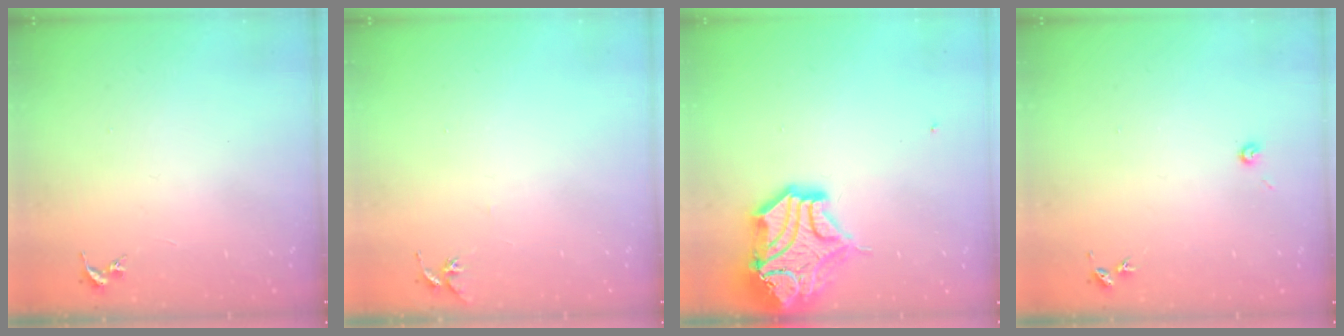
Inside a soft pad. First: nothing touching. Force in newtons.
{"total": 4.9, "press": 4.8, "slide": 0.5}
{"total": 18.1, "press": 17.9, "slide": 2.5}
{"total": 3.0, "press": 3.0, "slide": 0.3}